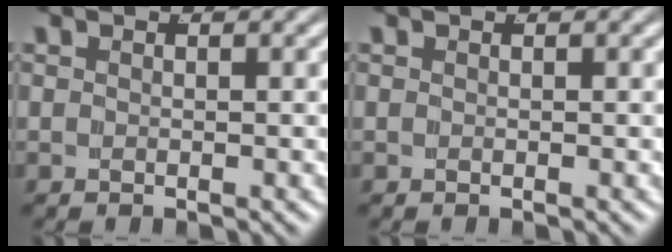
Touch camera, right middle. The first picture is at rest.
{"total": 0.0}